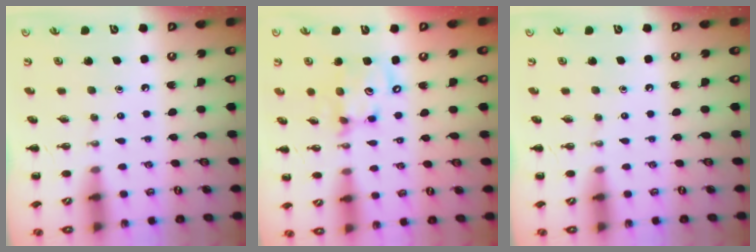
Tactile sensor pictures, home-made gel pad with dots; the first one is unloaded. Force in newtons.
{"total": 11.2, "press": 11.0, "slide": 1.9}
{"total": 0.0}